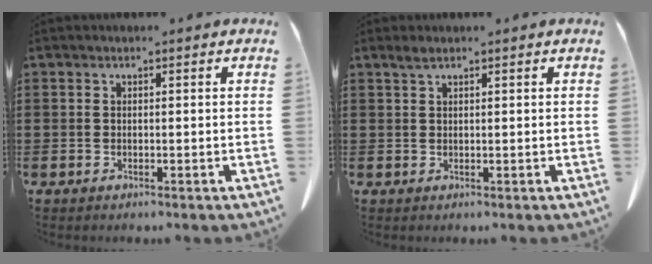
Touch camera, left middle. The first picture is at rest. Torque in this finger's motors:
{"motor_torque": [0.05, 0.11, 0.00, 0.00]}